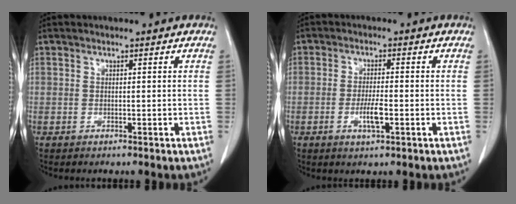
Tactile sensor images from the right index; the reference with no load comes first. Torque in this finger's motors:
{"motor_torque": [0.68, -0.25, 0.37, 0.06]}